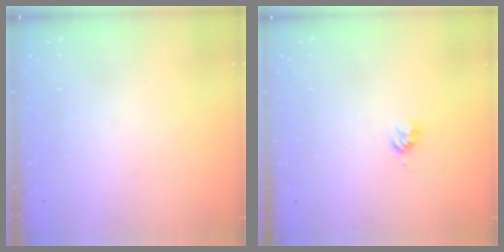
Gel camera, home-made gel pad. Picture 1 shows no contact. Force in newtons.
{"total": 2.5, "press": 2.5, "slide": 0.3}